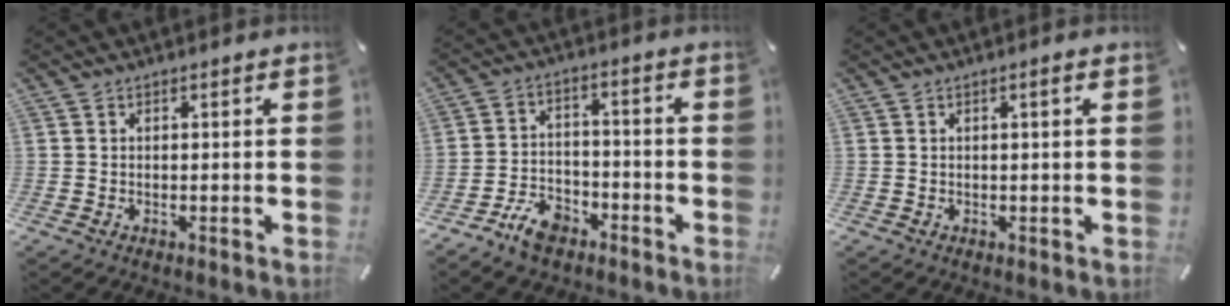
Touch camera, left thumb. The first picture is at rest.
{"total": 8.4, "force": [-5.7, 5.0, 3.6], "torque": [-0.064, 0.040, -0.106]}
{"total": 1.7, "force": [0.2, 0.1, 1.7], "torque": [-0.030, -0.001, 0.003]}